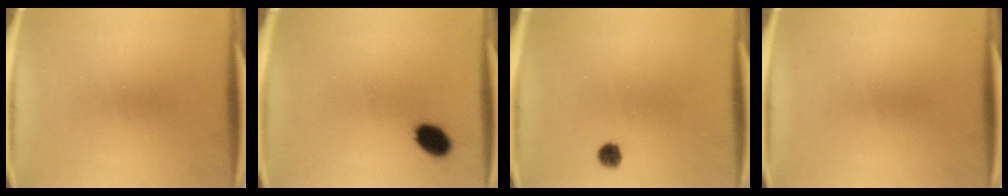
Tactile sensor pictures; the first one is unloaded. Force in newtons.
{"total": 5.5}
{"total": 2.3}
{"total": 0.0}